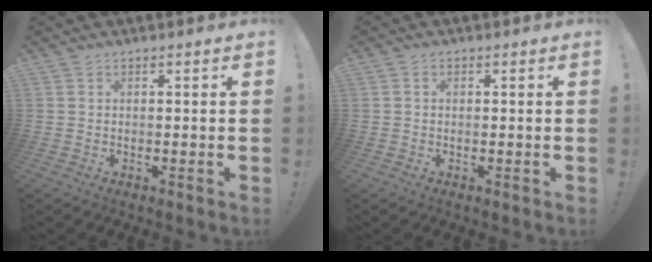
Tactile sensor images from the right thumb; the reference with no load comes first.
{"total": 0.7, "force": [-0.1, 0.6, 0.2], "torque": [-0.006, 0.003, -0.002]}